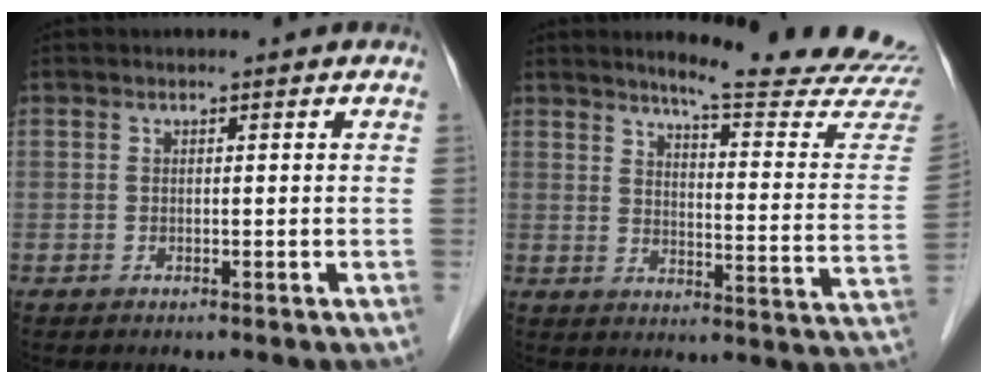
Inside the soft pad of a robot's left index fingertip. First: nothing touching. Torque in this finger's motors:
{"motor_torque": [0.43, -0.51, 0.22, 0.03]}